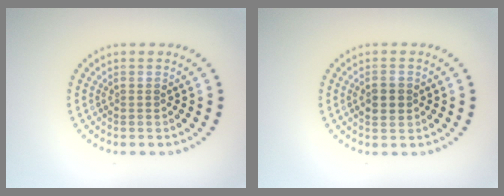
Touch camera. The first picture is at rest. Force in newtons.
{"total": 2.6, "press": 2.6, "slide": 0.2}